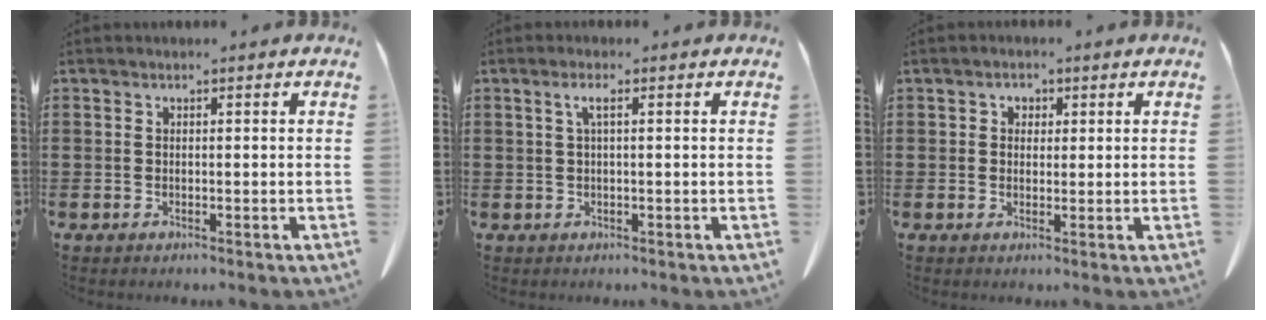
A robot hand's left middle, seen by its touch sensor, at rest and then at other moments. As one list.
[{"total": 1.9, "force": [0.5, 0.2, 1.9], "torque": [-0.038, 0.001, 0.008]}, {"total": 1.4, "force": [0.4, 1.3, 0.6], "torque": [-0.016, 0.007, 0.006]}]